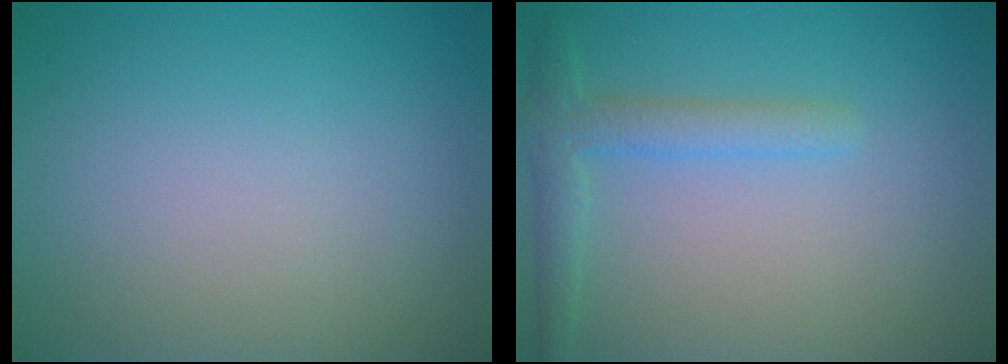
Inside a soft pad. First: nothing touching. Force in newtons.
{"total": 2.6, "press": 2.6, "slide": 0.2}